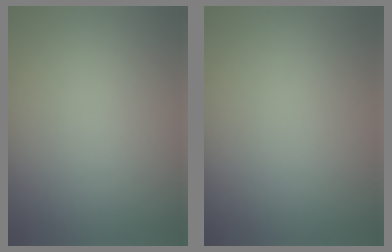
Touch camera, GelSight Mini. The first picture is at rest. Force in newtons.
{"total": 0.0}